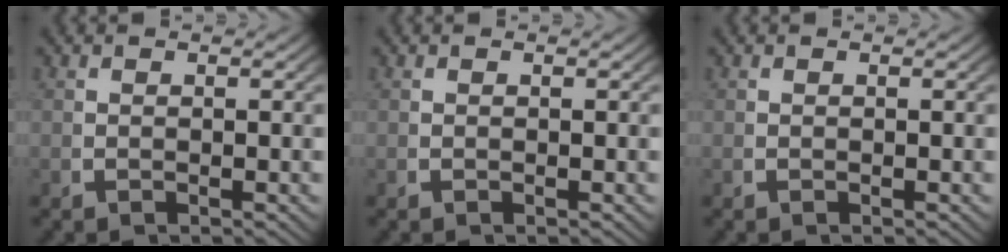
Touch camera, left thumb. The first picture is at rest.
{"total": 0.0}
{"total": 0.0}